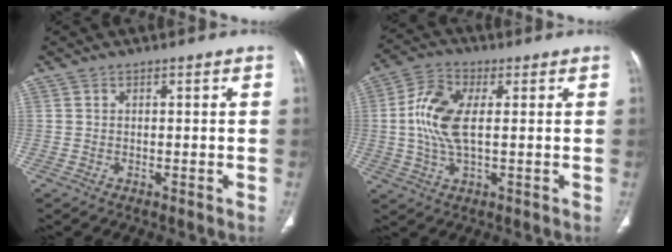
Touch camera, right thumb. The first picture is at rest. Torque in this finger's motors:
{"motor_torque": [-0.54, 0.96, 0.62, 0.69, 0.05]}